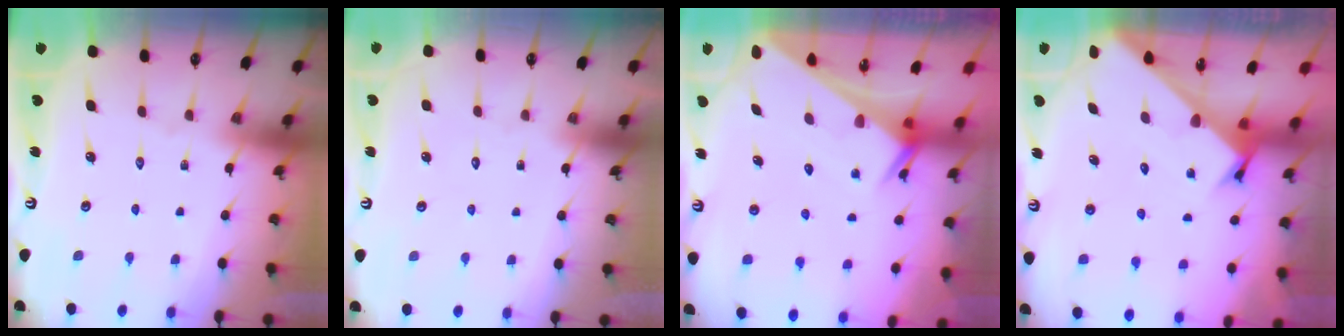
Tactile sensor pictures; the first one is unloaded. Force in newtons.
{"total": 1.6, "press": 1.6, "slide": 0.0}
{"total": 2.5, "press": 2.5, "slide": 0.1}
{"total": 2.4, "press": 2.4, "slide": 0.2}